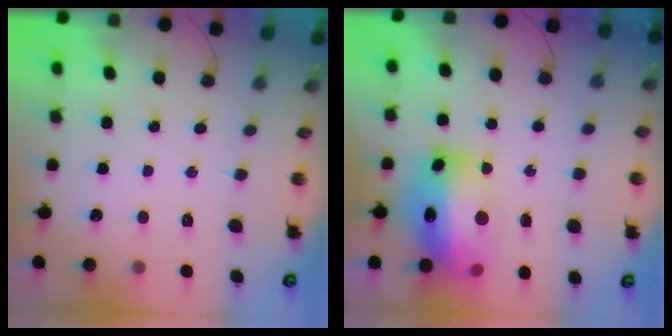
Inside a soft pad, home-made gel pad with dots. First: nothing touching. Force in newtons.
{"total": 20.4, "press": 20.3, "slide": 2.3}